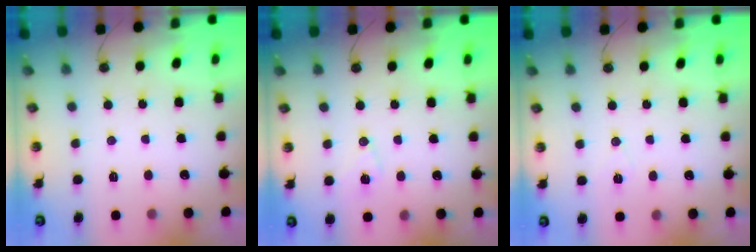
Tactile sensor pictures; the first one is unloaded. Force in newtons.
{"total": 6.7, "press": 6.4, "slide": 2.0}
{"total": 5.7, "press": 3.6, "slide": 4.4}